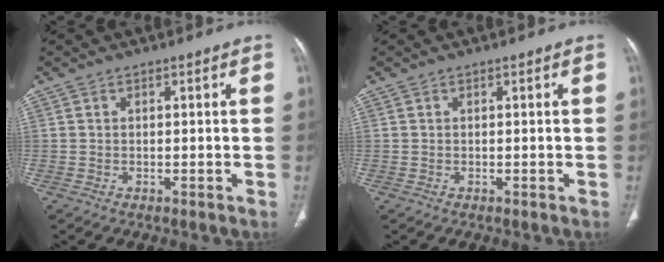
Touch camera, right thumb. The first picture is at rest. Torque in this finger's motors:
{"motor_torque": [0.02, 0.01, 0.09, 0.11, 0.00]}